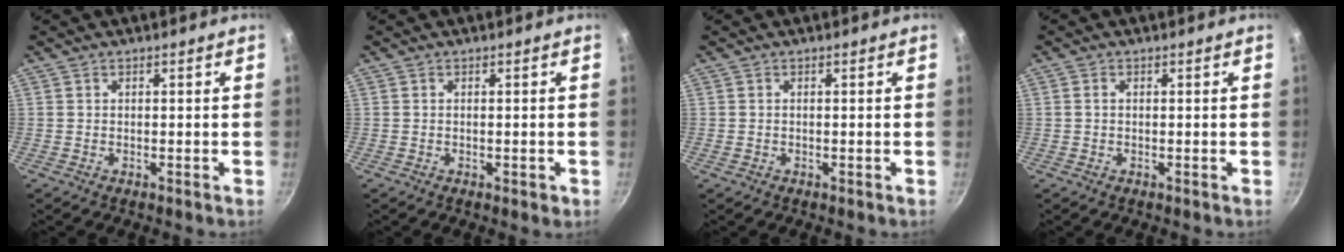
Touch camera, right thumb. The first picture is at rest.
{"total": 1.5, "force": [-0.5, 0.6, 1.3], "torque": [-0.016, 0.000, -0.007]}
{"total": 0.0}
{"total": 0.8, "force": [0.0, 0.6, 0.6], "torque": [-0.011, 0.004, 0.000]}